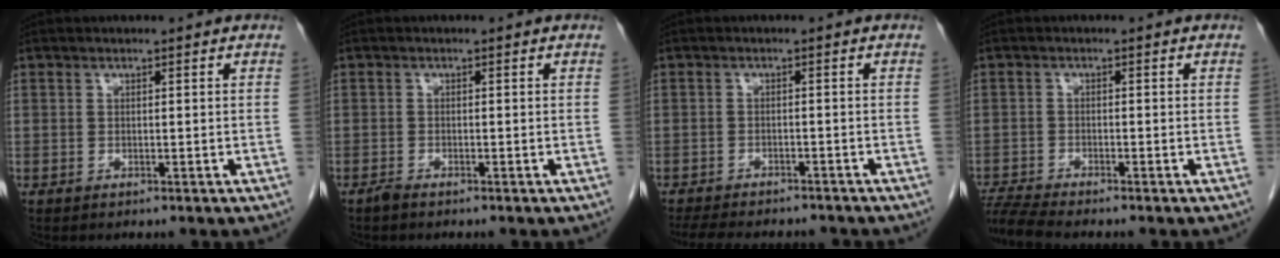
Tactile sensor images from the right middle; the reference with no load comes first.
{"total": 1.0, "force": [-0.9, 0.1, 0.4], "torque": [-0.015, -0.002, -0.017]}
{"total": 12.0, "force": [-10.6, 3.2, 4.5], "torque": [-0.088, -0.004, -0.141]}
{"total": 4.3, "force": [-4.0, -1.0, 1.1], "torque": [-0.028, -0.019, -0.076]}